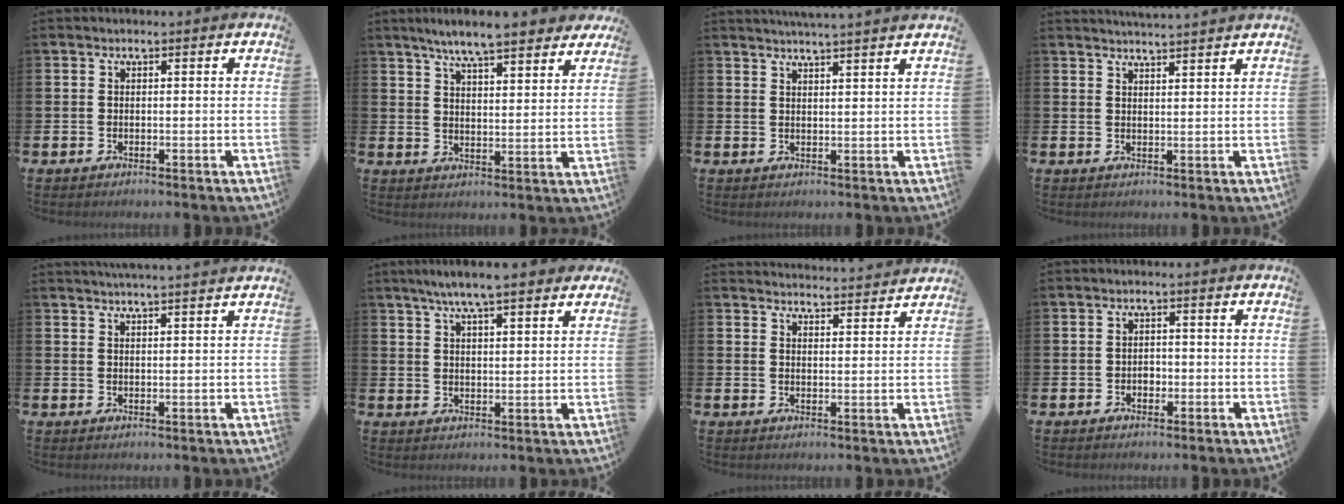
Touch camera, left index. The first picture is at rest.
{"total": 7.1, "force": [6.6, 0.8, 2.5], "torque": [-0.053, -0.035, 0.112]}
{"total": 3.0, "force": [2.9, -0.8, 0.0], "torque": [0.002, -0.019, 0.052]}
{"total": 2.9, "force": [2.8, -0.5, -0.1], "torque": [0.002, -0.018, 0.051]}
{"total": 2.6, "force": [2.5, -0.5, 0.1], "torque": [0.001, -0.015, 0.046]}
{"total": 6.4, "force": [5.7, 0.8, 2.9], "torque": [-0.053, -0.018, 0.098]}
{"total": 3.7, "force": [3.7, -0.1, -0.2], "torque": [0.000, -0.029, 0.065]}
{"total": 1.3, "force": [-0.4, 1.1, 0.6], "torque": [0.000, -0.002, -0.012]}